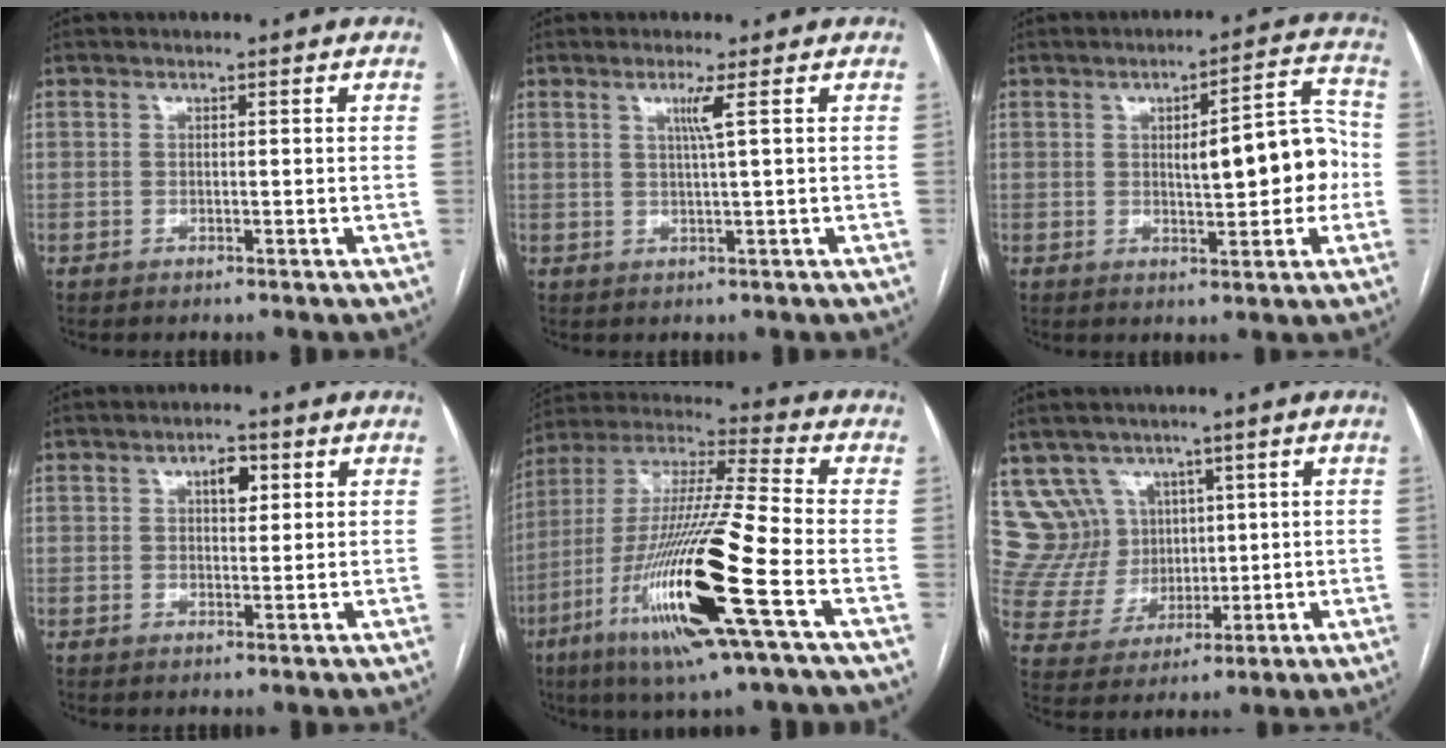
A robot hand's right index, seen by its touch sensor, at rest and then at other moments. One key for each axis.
{"total": 2.4, "fx": 0.9, "fy": -0.8, "fz": 2.1, "tx": -0.044, "ty": -0.004, "tz": 0.019}
{"total": 10.2, "fx": -0.3, "fy": 2.9, "fz": 9.8, "tx": -0.127, "ty": 0.029, "tz": 0.001}
{"total": 3.3, "fx": 1.2, "fy": 1.6, "fz": 2.6, "tx": -0.041, "ty": 0.006, "tz": 0.018}
{"total": 22.4, "fx": -8.2, "fy": 0.9, "fz": 20.8, "tx": -0.422, "ty": -0.031, "tz": -0.156}
{"total": 9.4, "fx": 5.1, "fy": 7.9, "fz": 0.7, "tx": -0.032, "ty": 0.049, "tz": 0.116}